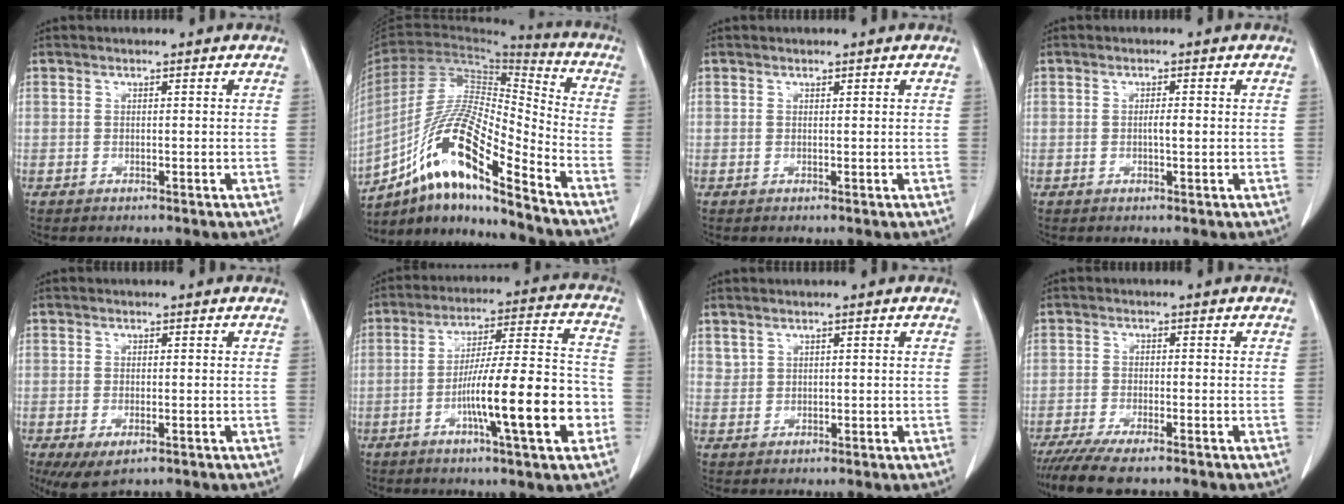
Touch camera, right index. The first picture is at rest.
{"total": 17.2, "force": [-10.8, 1.9, 13.2], "torque": [-0.256, 0.000, -0.193]}
{"total": 0.0}
{"total": 1.5, "force": [0.0, 0.3, 1.4], "torque": [-0.027, 0.002, 0.000]}
{"total": 4.6, "force": [-2.4, 1.9, 3.5], "torque": [-0.062, -0.012, -0.029]}
{"total": 15.8, "force": [-4.9, 1.3, 15.0], "torque": [-0.239, 0.008, -0.075]}
{"total": 1.5, "force": [1.2, 0.9, 0.1], "torque": [0.010, 0.003, 0.024]}
{"total": 7.7, "force": [-6.1, 1.2, 4.6], "torque": [-0.073, -0.016, -0.097]}